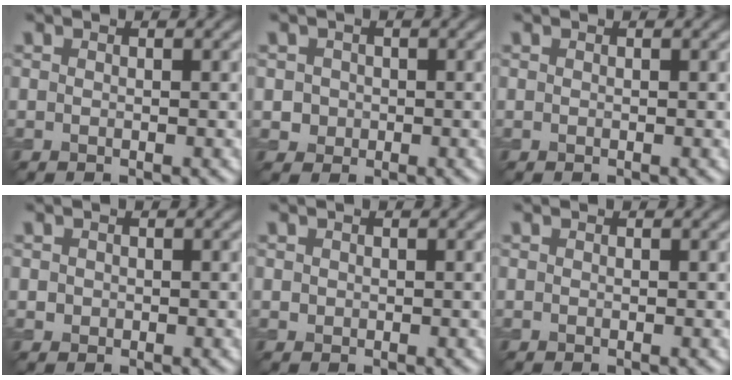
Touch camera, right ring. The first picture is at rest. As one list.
[{"total": 1.5, "force": [0.0, 1.4, 0.3], "torque": [0.005, -0.005, 0.005]}, {"total": 0.0}, {"total": 0.7, "force": [0.1, 0.7, 0.1], "torque": [0.003, -0.002, 0.000]}, {"total": 0.5, "force": [0.1, 0.5, 0.1], "torque": [0.002, -0.002, 0.003]}, {"total": 0.0}]